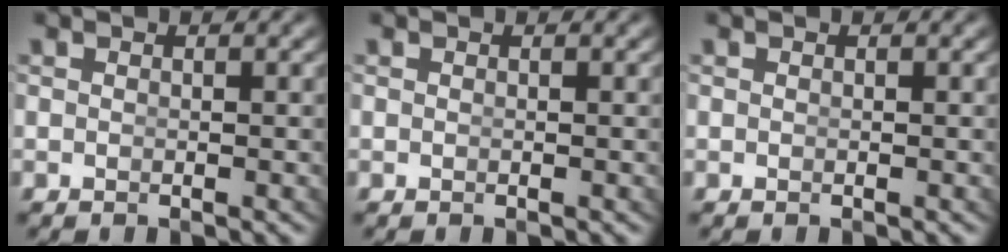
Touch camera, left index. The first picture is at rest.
{"total": 0.0}
{"total": 0.0}